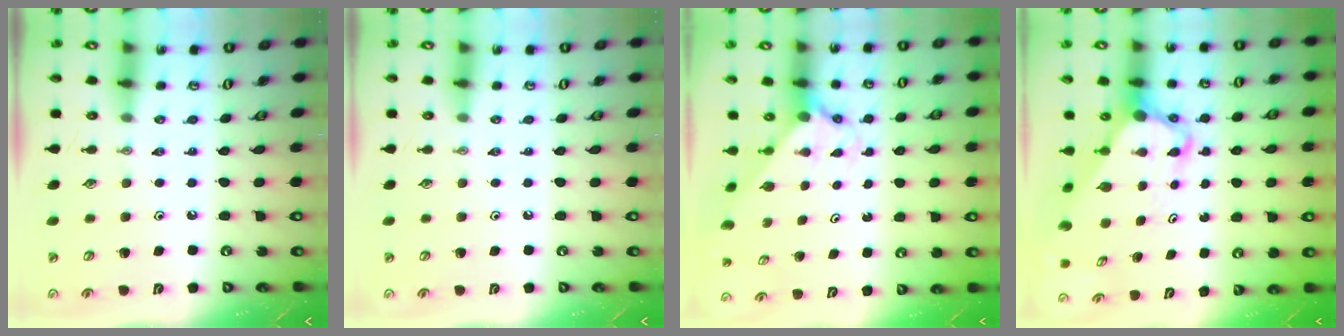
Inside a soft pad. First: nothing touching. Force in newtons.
{"total": 0.0}
{"total": 1.7, "press": 1.7, "slide": 0.2}
{"total": 4.8, "press": 4.8, "slide": 0.4}